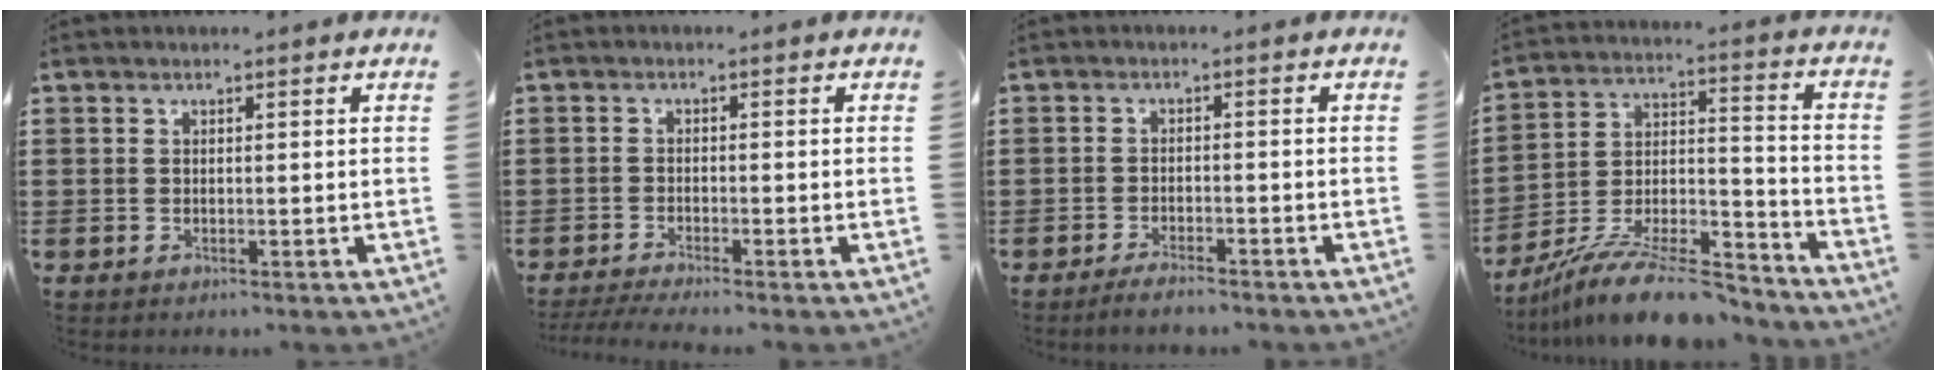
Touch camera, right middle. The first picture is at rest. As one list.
[{"total": 2.0, "force": [-1.7, -0.1, 1.0], "torque": [-0.022, -0.002, -0.036]}, {"total": 2.3, "force": [-2.1, 0.1, 1.0], "torque": [-0.018, 0.002, -0.040]}, {"total": 14.0, "force": [-12.1, 2.0, 6.8], "torque": [-0.103, 0.041, -0.222]}]